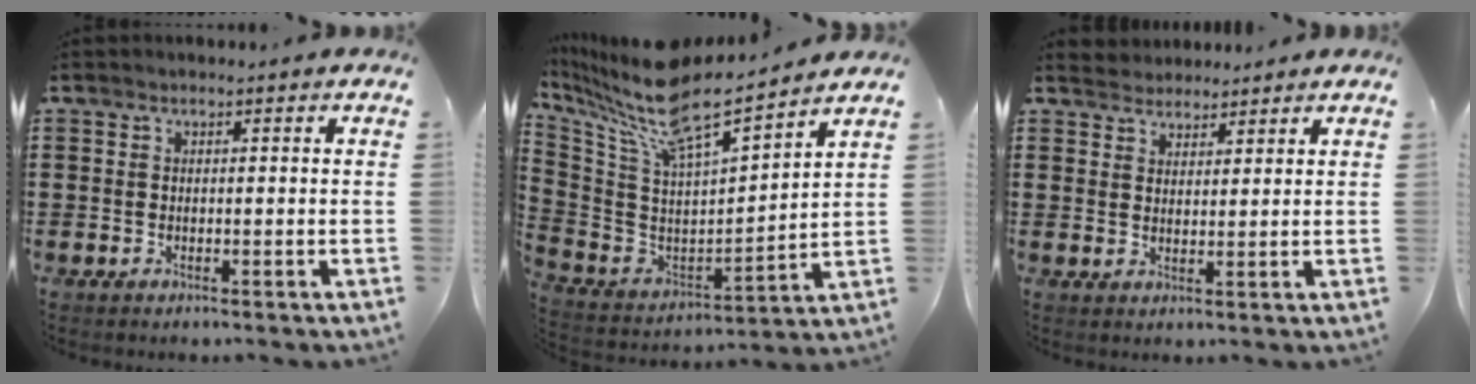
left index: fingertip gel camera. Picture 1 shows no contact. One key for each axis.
{"total": 10.1, "fx": 8.3, "fy": 1.2, "fz": 5.6, "tx": -0.153, "ty": -0.063, "tz": 0.134}
{"total": 2.8, "fx": 2.5, "fy": 0.9, "fz": -0.5, "tx": -0.001, "ty": 0.003, "tz": 0.049}